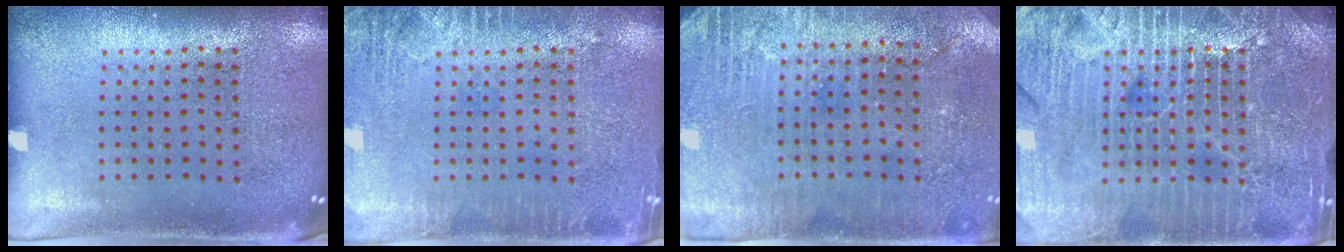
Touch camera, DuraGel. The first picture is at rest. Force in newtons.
{"total": 2.7, "press": 2.7, "slide": 0.4}
{"total": 2.8, "press": 2.7, "slide": 0.7}
{"total": 6.8, "press": 6.7, "slide": 0.8}